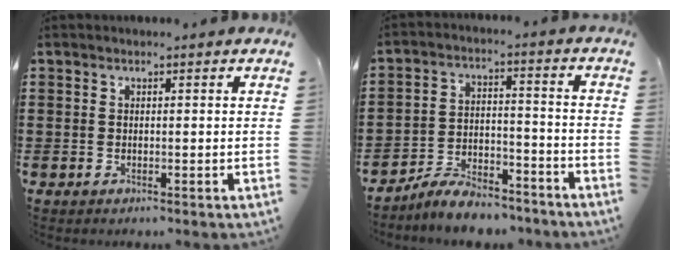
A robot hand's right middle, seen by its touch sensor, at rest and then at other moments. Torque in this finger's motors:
{"motor_torque": [1.69, -0.45, 0.16, 0.08]}